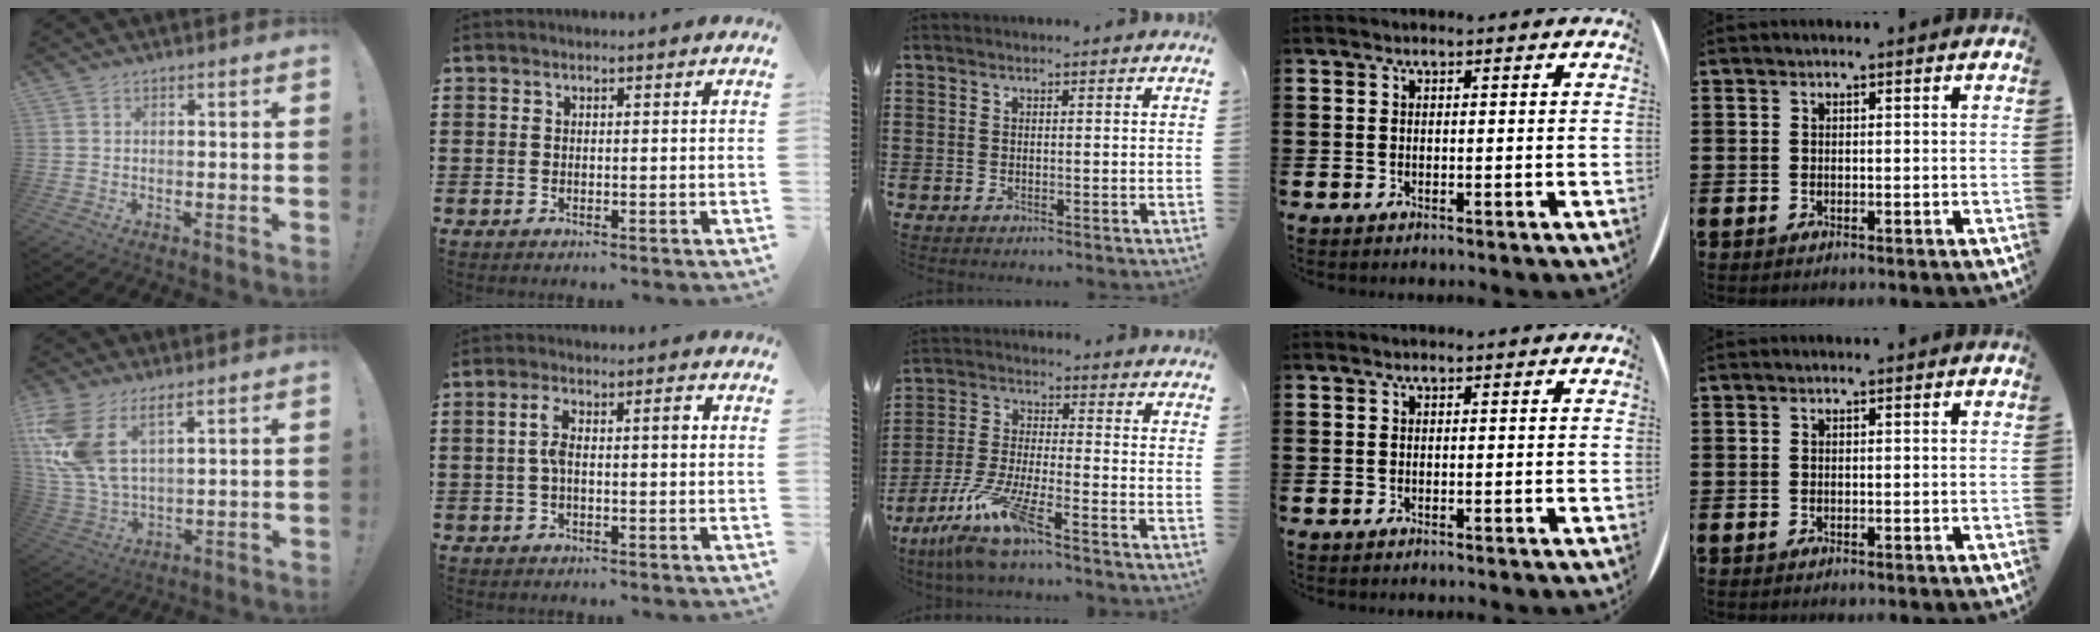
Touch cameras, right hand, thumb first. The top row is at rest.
{"thumb": {"total": 12.9, "force": [7.0, 6.3, 8.9], "torque": [-0.199, -0.032, 0.134]}, "index": {"total": 4.9, "force": [0.2, 1.7, 4.6], "torque": [-0.087, 0.011, 0.000]}, "middle": {"total": 9.7, "force": [-7.3, 0.5, 6.3], "torque": [-0.134, -0.007, -0.145]}}